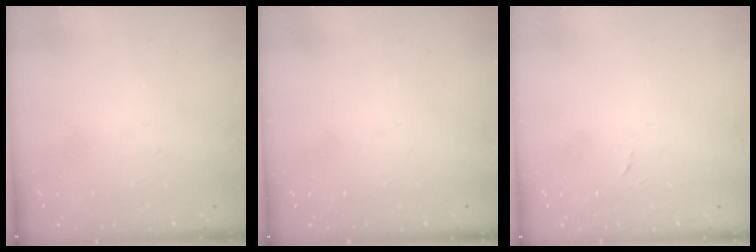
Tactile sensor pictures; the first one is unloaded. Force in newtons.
{"total": 1.5, "press": 1.5, "slide": 0.1}
{"total": 2.4, "press": 2.4, "slide": 0.4}